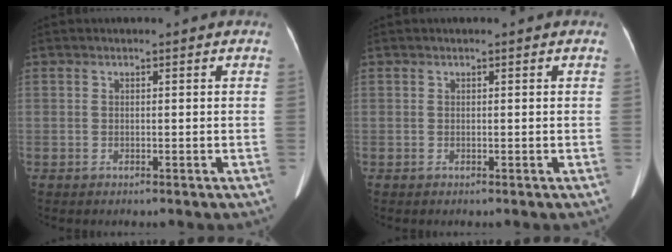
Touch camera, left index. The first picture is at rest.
{"total": 0.0}